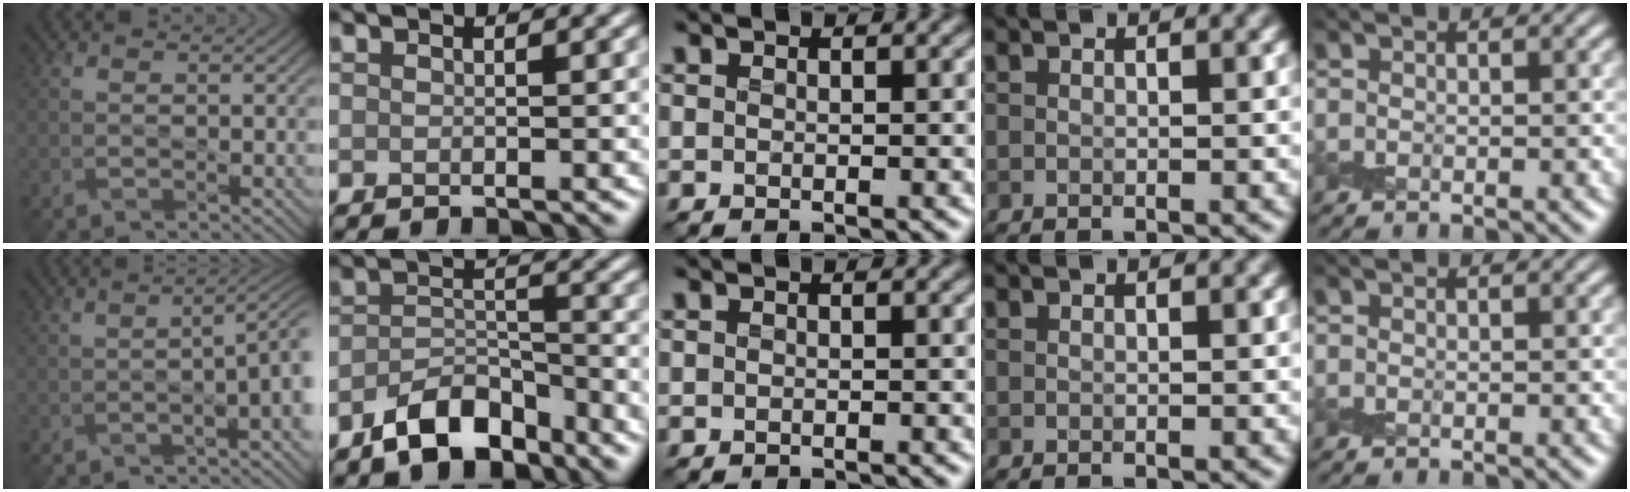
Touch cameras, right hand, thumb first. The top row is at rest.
{"thumb": {"total": 6.0, "force": [-0.9, 1.4, 5.8], "torque": [-0.070, 0.005, -0.018]}, "index": {"total": 5.1, "force": [-3.7, 2.4, 2.6], "torque": [-0.039, -0.001, -0.071]}}